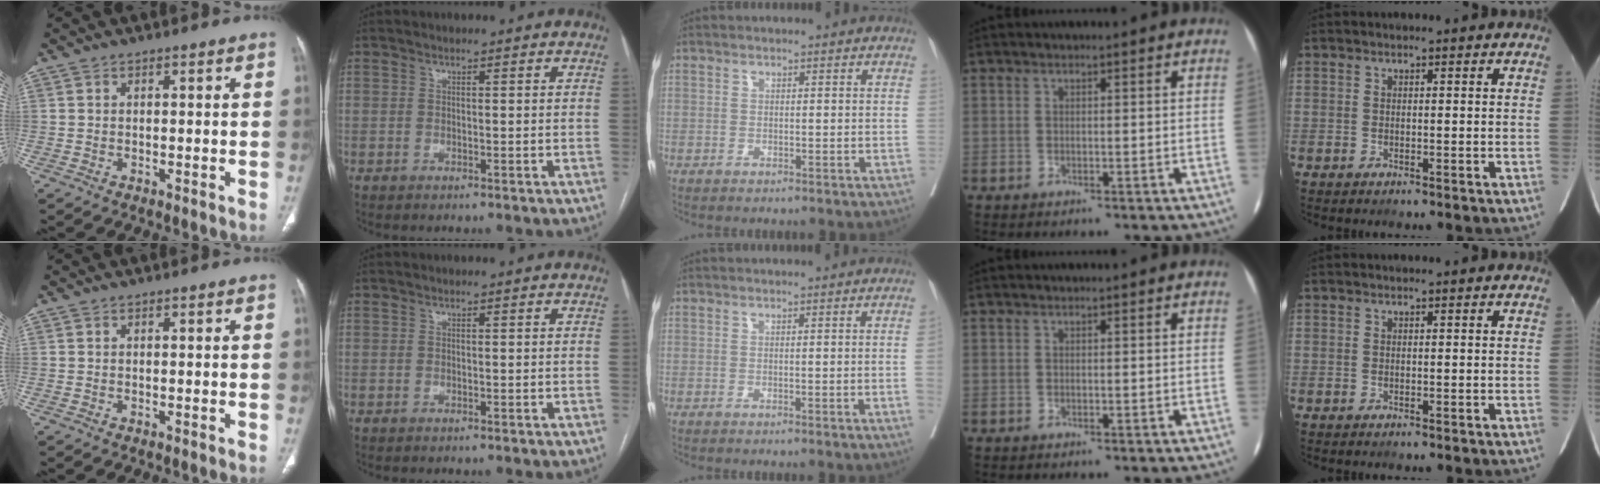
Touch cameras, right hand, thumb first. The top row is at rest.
{"middle": {"total": 1.9, "force": [-0.2, -0.5, 1.8], "torque": [-0.029, 0.001, 0.001]}}